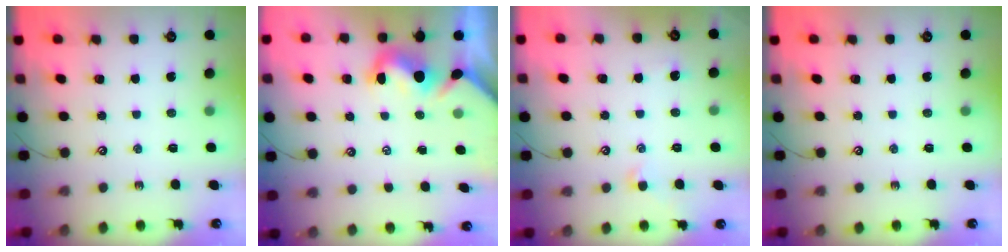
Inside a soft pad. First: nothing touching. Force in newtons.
{"total": 1.4, "press": 1.1, "slide": 0.9}
{"total": 1.0, "press": 0.9, "slide": 0.6}
{"total": 0.0}